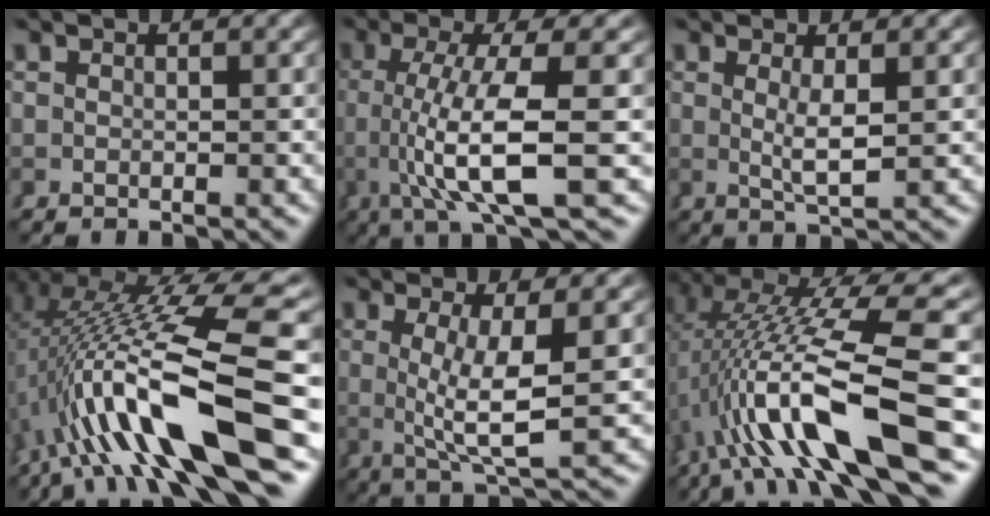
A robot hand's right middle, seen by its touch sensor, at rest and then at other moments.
{"total": 8.4, "force": [0.3, 2.3, 8.1], "torque": [-0.148, -0.016, 0.015]}
{"total": 2.4, "force": [0.6, -0.2, 2.3], "torque": [-0.044, -0.013, 0.019]}
{"total": 13.7, "force": [-0.9, 4.8, 12.8], "torque": [-0.216, 0.000, 0.000]}
{"total": 6.1, "force": [1.0, 1.0, 6.0], "torque": [-0.095, -0.013, 0.025]}
{"total": 12.5, "force": [-0.8, 4.1, 11.7], "torque": [-0.201, -0.007, 0.003]}